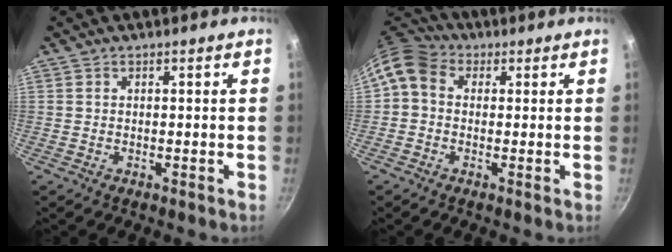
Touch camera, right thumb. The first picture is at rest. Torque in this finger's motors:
{"motor_torque": [0.27, 1.81, 0.61, -0.63, 0.24]}